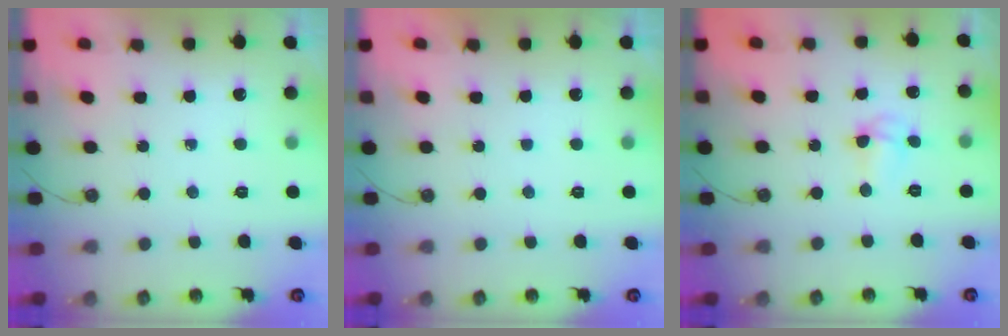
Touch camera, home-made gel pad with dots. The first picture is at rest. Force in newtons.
{"total": 0.0}
{"total": 3.5, "press": 3.4, "slide": 1.0}